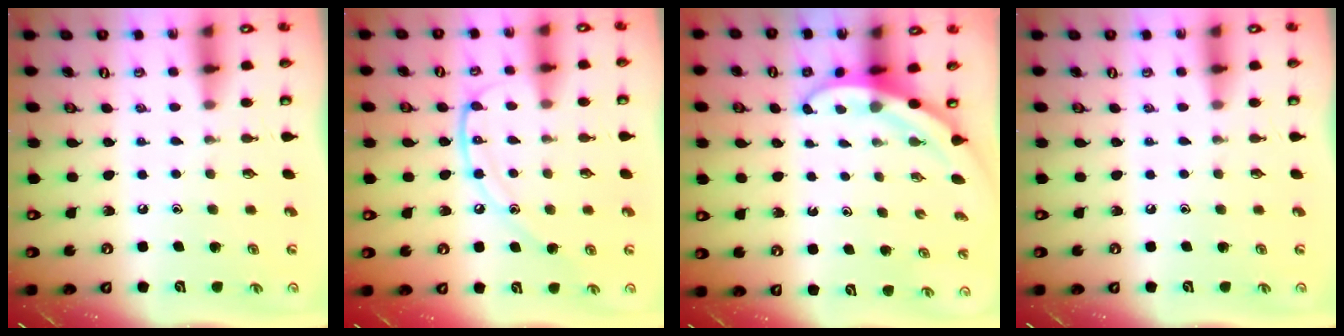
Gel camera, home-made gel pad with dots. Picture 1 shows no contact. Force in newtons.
{"total": 12.5, "press": 12.4, "slide": 1.4}
{"total": 3.4, "press": 3.4, "slide": 0.1}
{"total": 0.0}